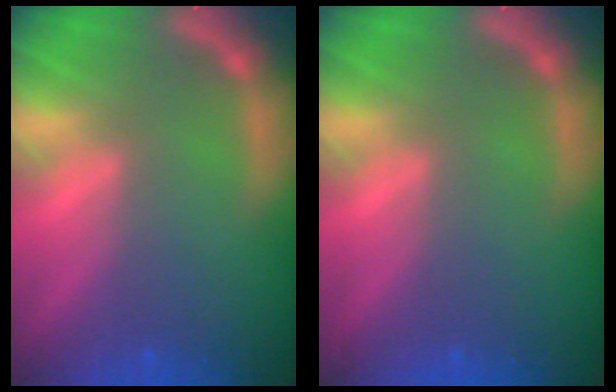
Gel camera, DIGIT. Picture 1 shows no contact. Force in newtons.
{"total": 0.0}